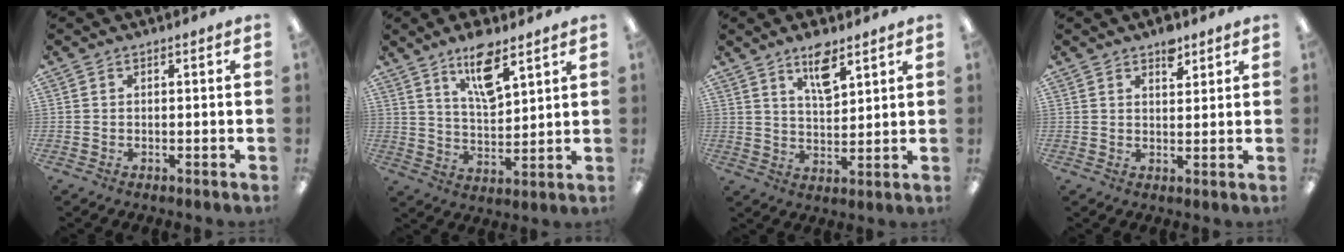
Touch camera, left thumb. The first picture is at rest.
{"total": 11.4, "force": [7.8, 4.0, 7.3], "torque": [-0.119, -0.036, 0.133]}
{"total": 8.1, "force": [5.5, 3.0, 5.2], "torque": [-0.083, -0.024, 0.093]}
{"total": 4.5, "force": [3.2, 2.2, 2.3], "torque": [-0.019, -0.018, 0.052]}